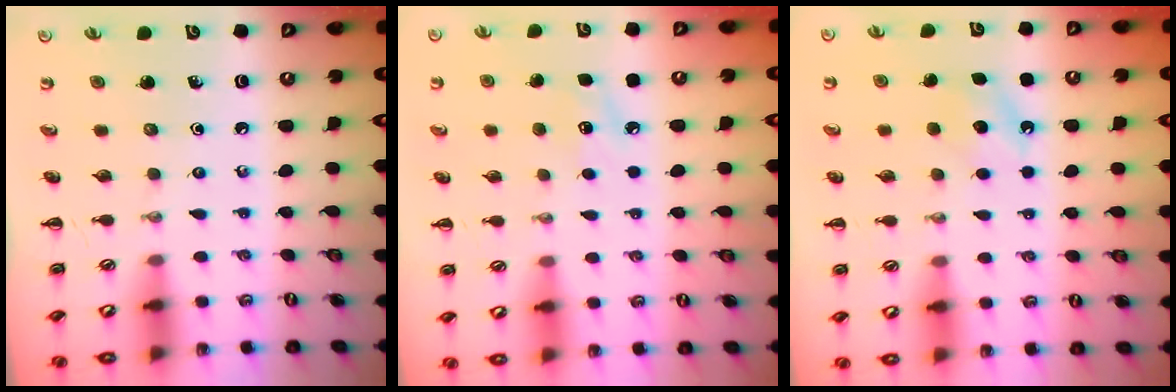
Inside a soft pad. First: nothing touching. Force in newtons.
{"total": 7.1, "press": 6.9, "slide": 1.9}
{"total": 6.0, "press": 5.8, "slide": 1.7}